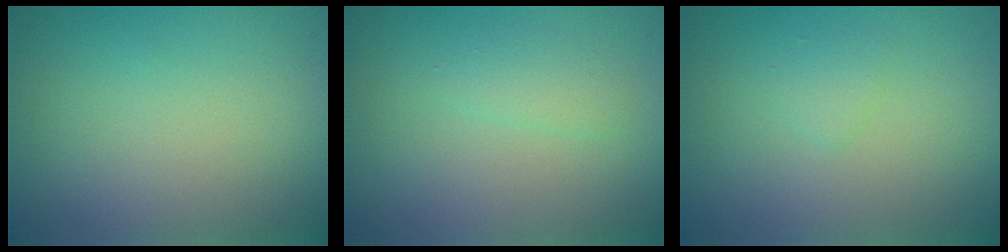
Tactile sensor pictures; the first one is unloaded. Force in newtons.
{"total": 1.2, "press": 1.2, "slide": 0.1}
{"total": 0.8, "press": 0.8, "slide": 0.1}